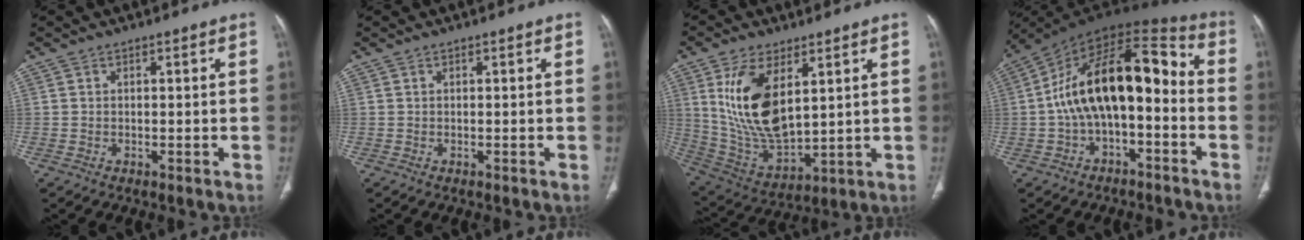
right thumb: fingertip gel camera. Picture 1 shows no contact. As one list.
[{"total": 0.0}, {"total": 16.7, "force": [5.3, 8.4, 13.4], "torque": [-0.248, -0.025, 0.120]}, {"total": 18.7, "force": [-2.0, 9.7, 15.9], "torque": [-0.250, 0.072, -0.037]}]